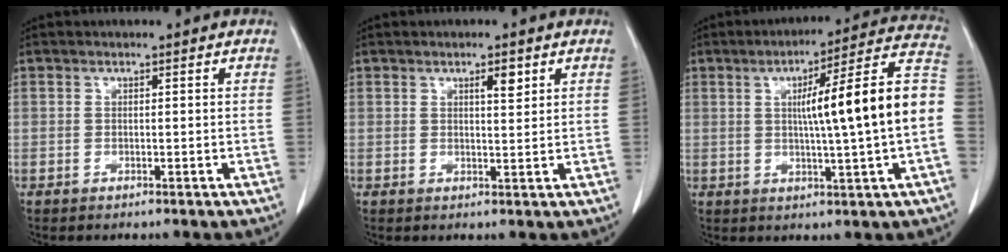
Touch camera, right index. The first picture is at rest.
{"total": 2.4, "force": [1.3, 0.5, 1.9], "torque": [-0.031, -0.004, 0.019]}
{"total": 16.9, "force": [0.4, -0.3, 16.9], "torque": [-0.237, 0.028, 0.001]}